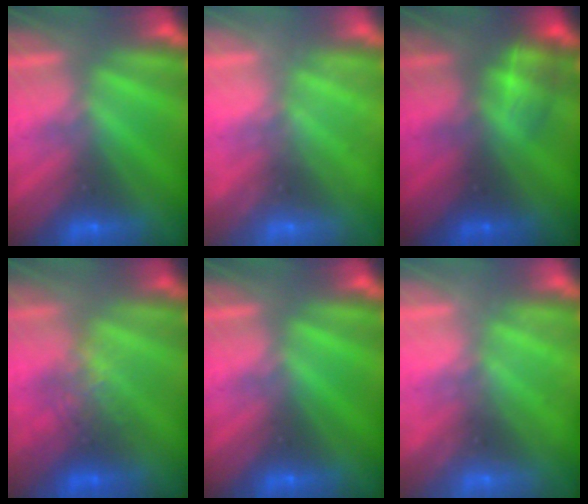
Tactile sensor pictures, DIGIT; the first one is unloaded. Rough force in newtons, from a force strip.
{"total": 2.4}
{"total": 2.3}
{"total": 2.6}
{"total": 0.0}
{"total": 2.4}